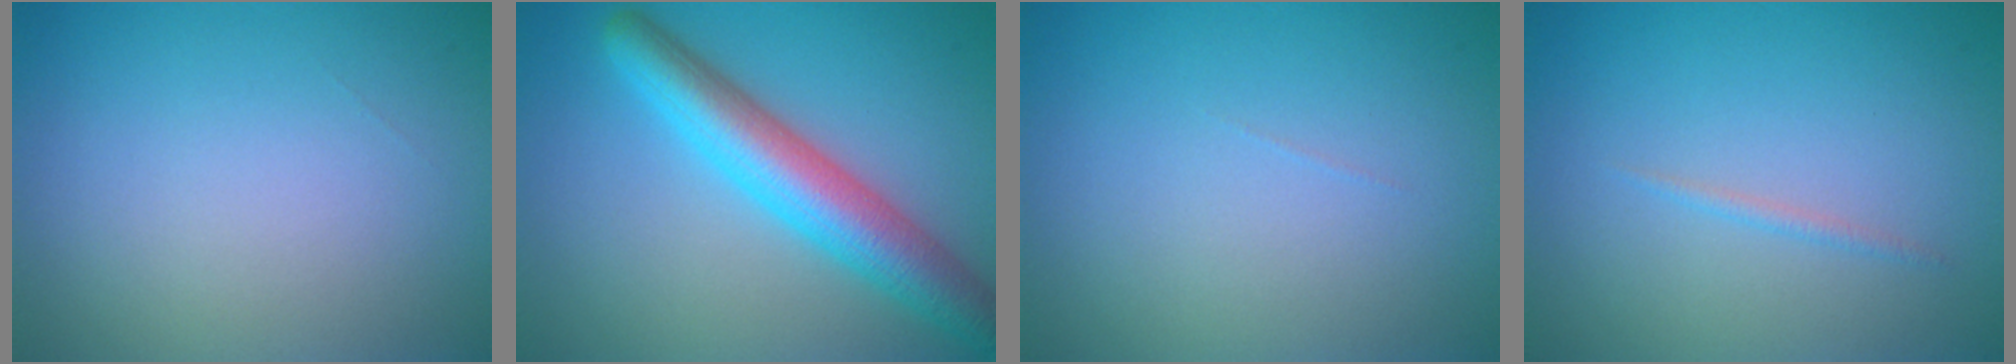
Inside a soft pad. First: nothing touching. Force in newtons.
{"total": 6.7, "press": 6.7, "slide": 0.2}
{"total": 0.0}
{"total": 0.6, "press": 0.6, "slide": 0.0}